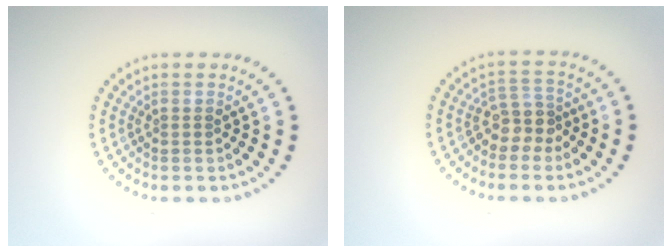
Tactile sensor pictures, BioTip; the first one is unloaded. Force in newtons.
{"total": 2.5, "press": 2.1, "slide": 1.5}